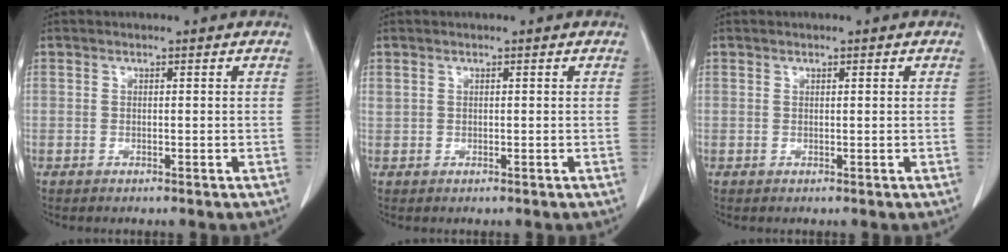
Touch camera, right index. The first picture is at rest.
{"total": 1.2, "force": [0.5, 0.9, 0.6], "torque": [-0.025, 0.012, 0.016]}
{"total": 0.7, "force": [0.4, 0.3, 0.5], "torque": [-0.012, 0.002, 0.008]}